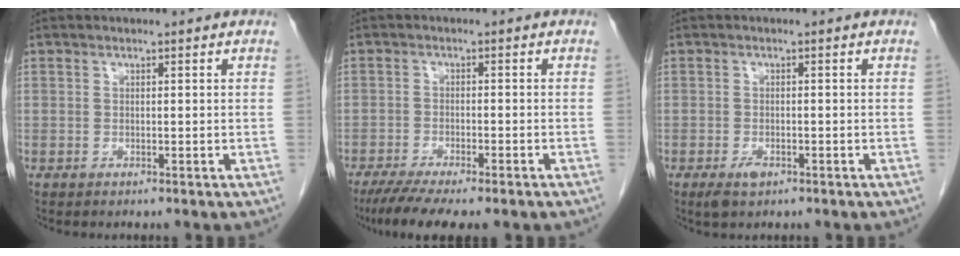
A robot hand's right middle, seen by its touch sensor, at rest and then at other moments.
{"total": 10.0, "force": [-7.8, 1.7, 6.0], "torque": [-0.086, -0.016, -0.117]}
{"total": 2.3, "force": [-1.3, 1.0, 1.6], "torque": [-0.033, -0.002, -0.017]}